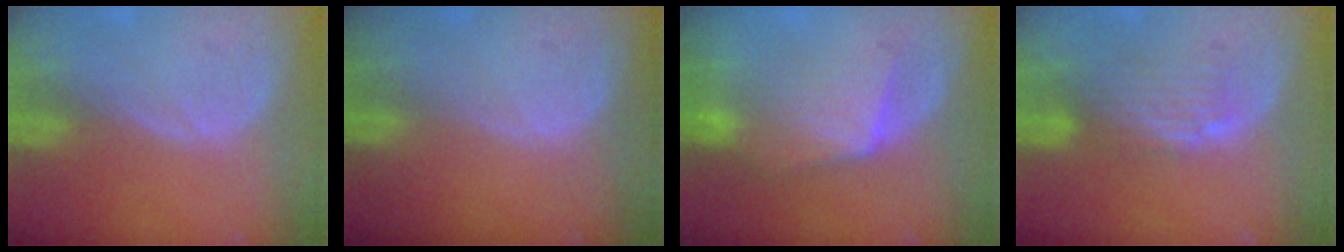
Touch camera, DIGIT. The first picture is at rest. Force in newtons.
{"total": 0.0}
{"total": 7.4, "press": 7.4, "slide": 0.7}
{"total": 5.0, "press": 4.3, "slide": 2.6}